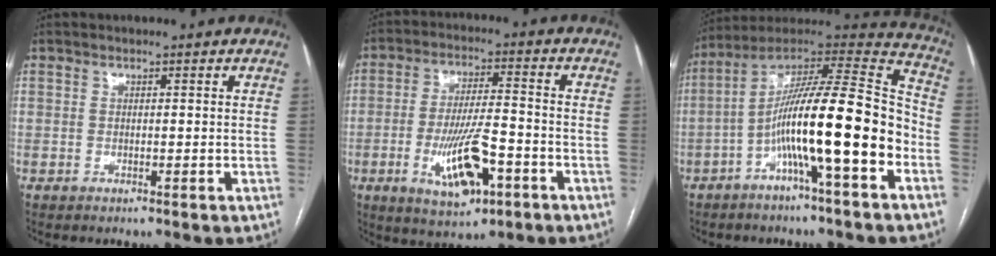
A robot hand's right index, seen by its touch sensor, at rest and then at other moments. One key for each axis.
{"total": 11.4, "fx": -4.2, "fy": 3.4, "fz": 10.0, "tx": -0.187, "ty": -0.004, "tz": -0.066}
{"total": 19.3, "fx": -5.8, "fy": 1.5, "fz": 18.4, "tx": -0.306, "ty": 0.018, "tz": -0.100}